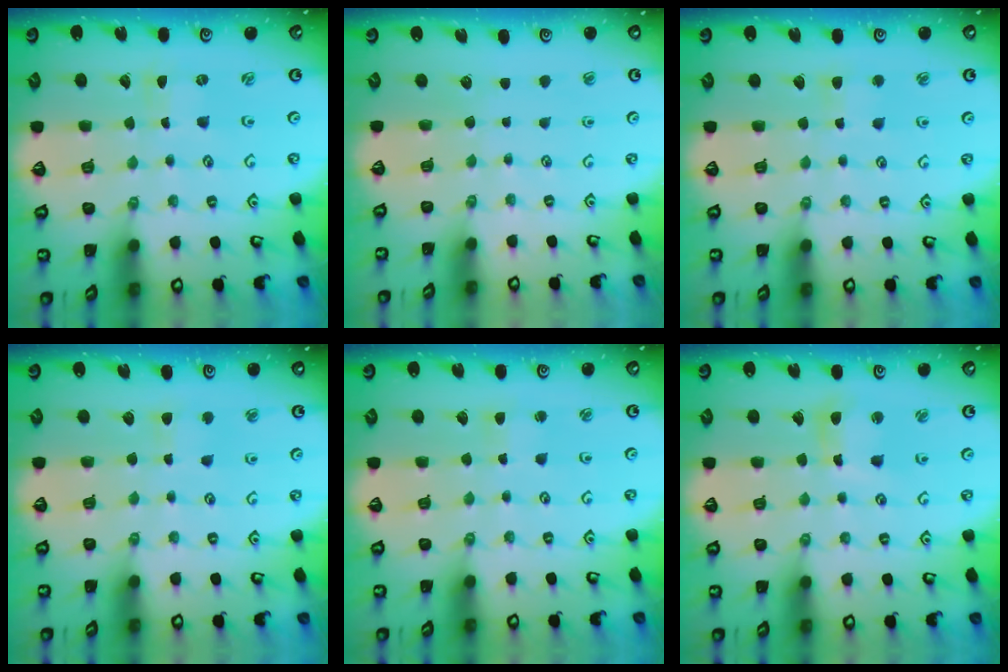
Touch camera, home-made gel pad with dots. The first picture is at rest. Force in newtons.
{"total": 0.0}
{"total": 2.8, "press": 2.8, "slide": 0.5}
{"total": 2.8, "press": 2.8, "slide": 0.5}
{"total": 2.7, "press": 2.7, "slide": 0.3}
{"total": 6.8, "press": 6.7, "slide": 1.0}